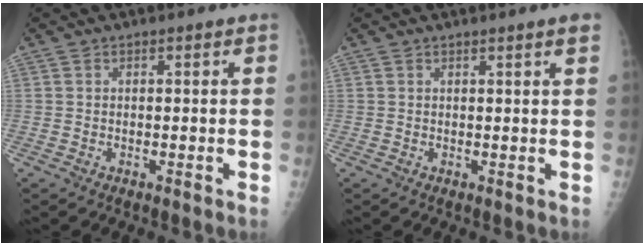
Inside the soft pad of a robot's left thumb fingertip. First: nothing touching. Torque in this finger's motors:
{"motor_torque": [0.30, 0.06, 0.05, -0.12, 0.01]}